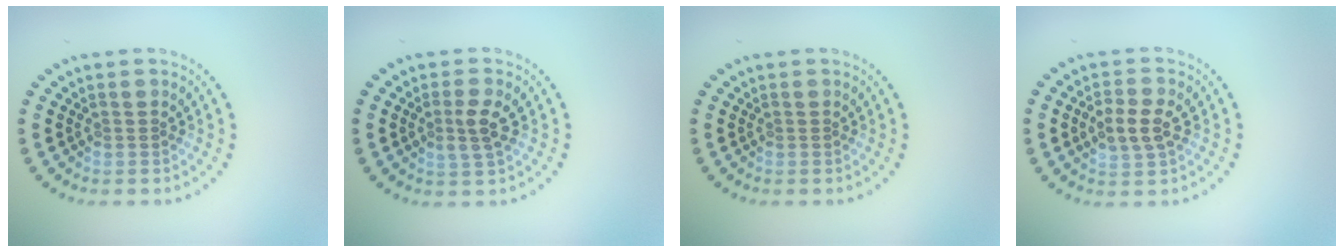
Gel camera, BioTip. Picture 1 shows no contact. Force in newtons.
{"total": 2.2, "press": 2.1, "slide": 0.7}
{"total": 0.0}
{"total": 3.0, "press": 3.0, "slide": 0.4}